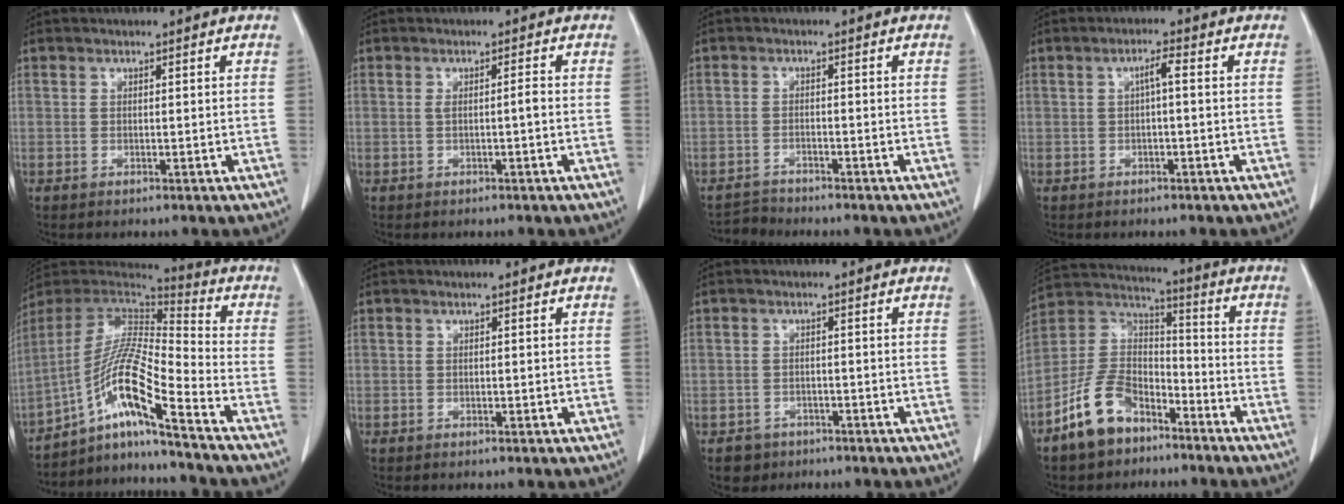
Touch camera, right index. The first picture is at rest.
{"total": 1.7, "force": [-0.2, 0.0, 1.7], "torque": [-0.030, 0.002, 0.000]}
{"total": 2.3, "force": [-2.2, -0.1, -0.6], "torque": [0.016, -0.012, -0.039]}
{"total": 2.2, "force": [0.2, 0.2, 2.2], "torque": [-0.038, 0.005, 0.004]}
{"total": 13.6, "force": [-8.5, -0.5, 10.6], "torque": [-0.203, 0.009, -0.155]}
{"total": 0.0}
{"total": 2.8, "force": [-1.6, 2.3, 0.0], "torque": [-0.001, 0.011, -0.024]}
{"total": 12.1, "force": [-7.6, 7.0, 6.2], "torque": [-0.139, 0.025, -0.147]}